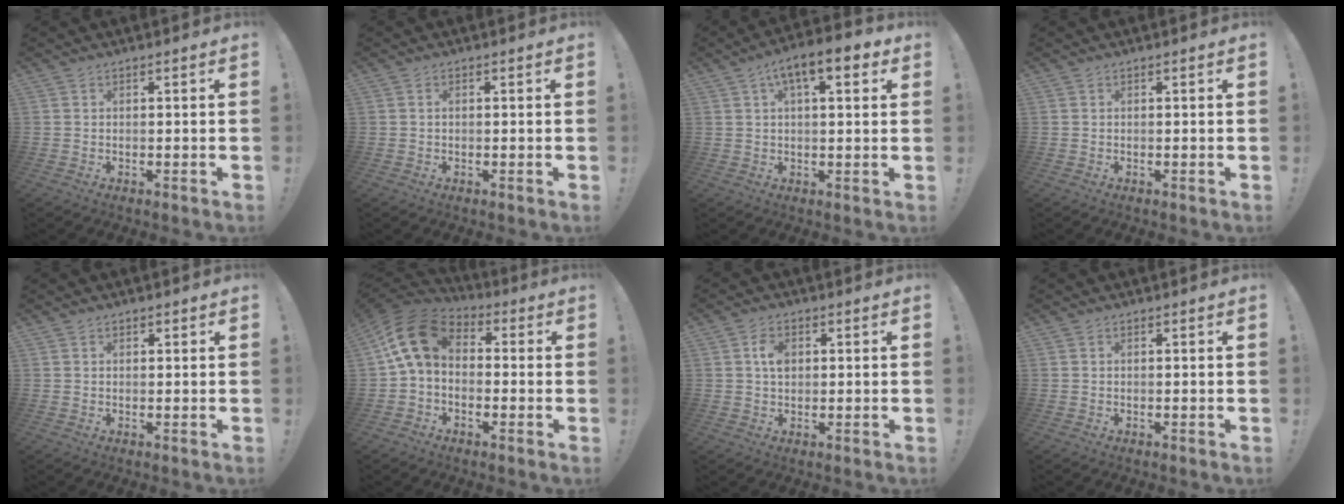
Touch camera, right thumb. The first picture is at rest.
{"total": 0.5, "force": [0.0, 0.4, 0.4], "torque": [-0.013, 0.005, 0.000]}
{"total": 9.5, "force": [4.2, 3.4, 7.8], "torque": [-0.113, -0.011, 0.068]}
{"total": 0.0}
{"total": 0.7, "force": [0.5, 0.4, 0.2], "torque": [-0.003, 0.000, 0.008]}
{"total": 14.5, "force": [2.9, 9.3, 10.8], "torque": [-0.206, 0.012, 0.056]}
{"total": 4.8, "force": [0.8, 3.4, 3.2], "torque": [-0.045, 0.002, 0.011]}
{"total": 0.0}